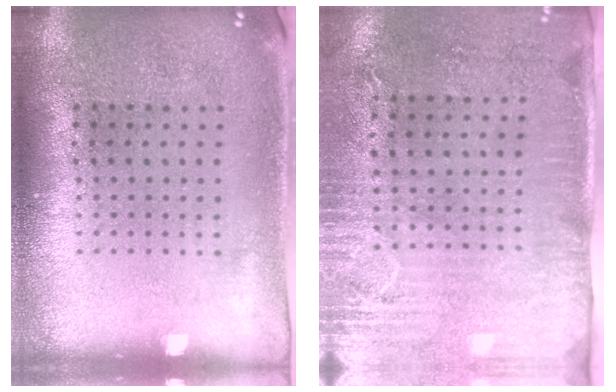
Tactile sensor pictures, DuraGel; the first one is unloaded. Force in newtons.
{"total": 2.9, "press": 2.4, "slide": 1.6}